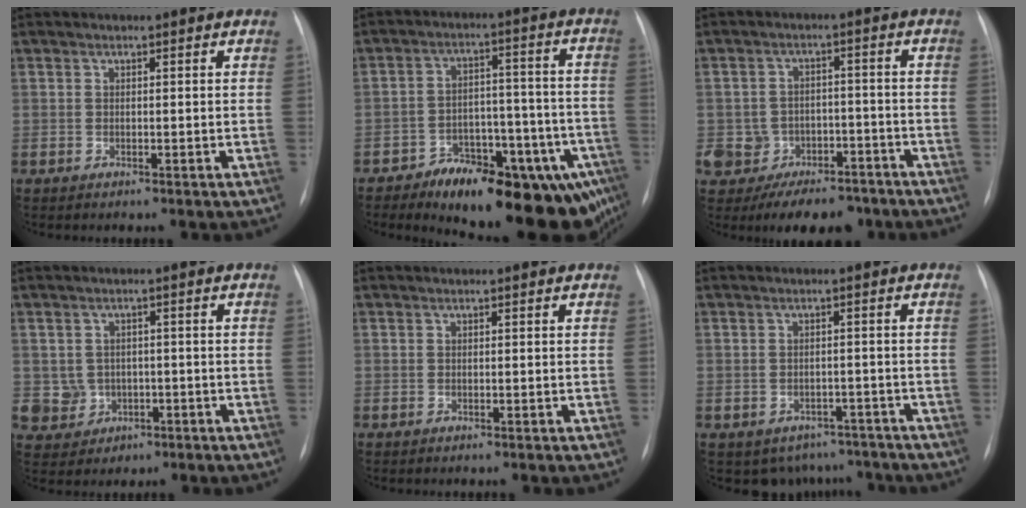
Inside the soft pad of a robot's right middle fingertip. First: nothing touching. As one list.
[{"total": 18.9, "force": [-12.5, 7.0, 12.2], "torque": [-0.091, 0.040, -0.172]}, {"total": 10.8, "force": [-7.5, 7.1, 3.1], "torque": [-0.034, 0.035, -0.107]}, {"total": 4.7, "force": [-0.8, 4.6, 0.5], "torque": [-0.003, 0.008, -0.003]}, {"total": 0.0}, {"total": 7.1, "force": [-5.6, 4.3, 0.4], "torque": [0.009, 0.020, -0.065]}]